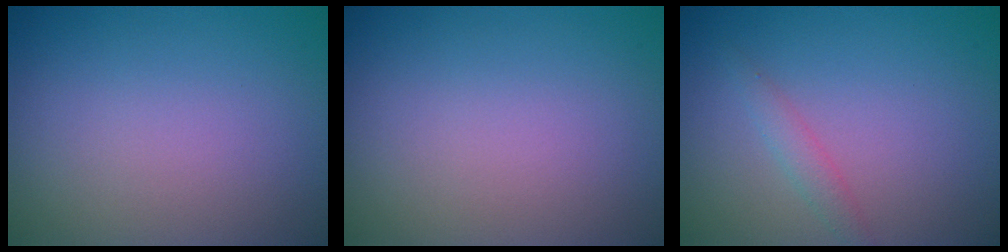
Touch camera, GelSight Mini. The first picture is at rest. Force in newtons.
{"total": 0.0}
{"total": 1.3, "press": 1.3, "slide": 0.0}